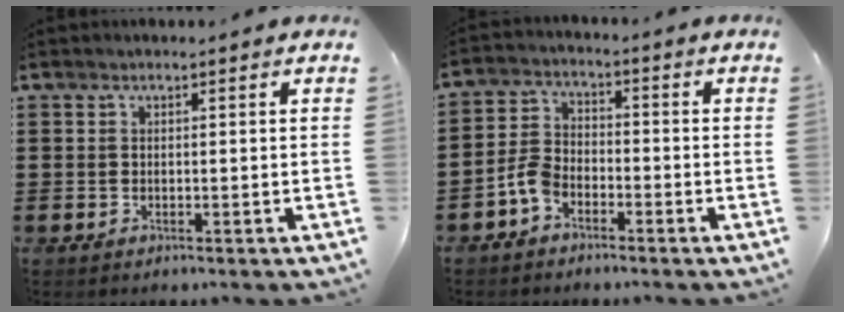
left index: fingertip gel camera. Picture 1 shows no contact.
{"total": 4.5, "force": [-2.7, 2.5, 2.4], "torque": [-0.065, 0.007, -0.057]}